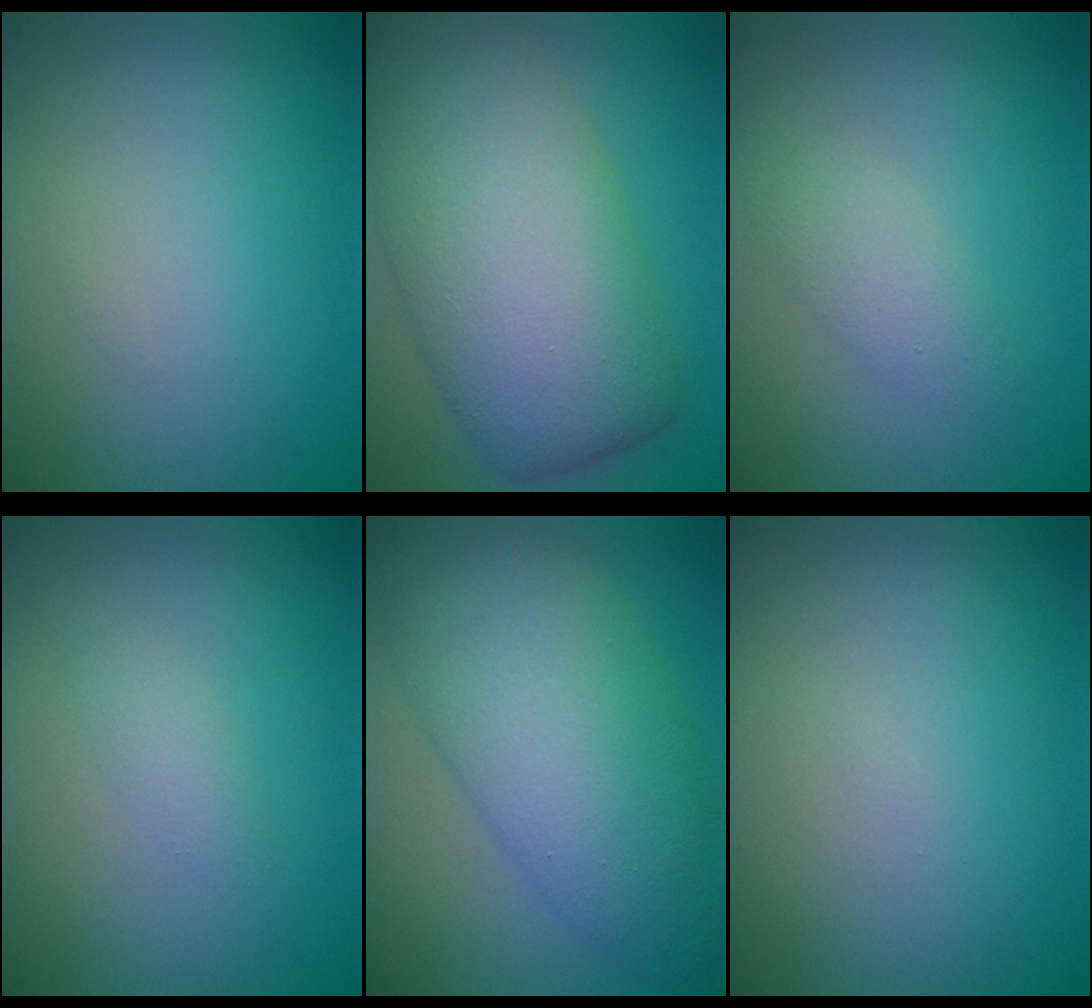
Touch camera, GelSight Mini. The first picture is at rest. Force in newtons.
{"total": 12.1, "press": 12.1, "slide": 0.4}
{"total": 2.1, "press": 2.1, "slide": 0.1}
{"total": 1.3, "press": 1.3, "slide": 0.1}
{"total": 10.3, "press": 10.3, "slide": 0.1}
{"total": 0.0}